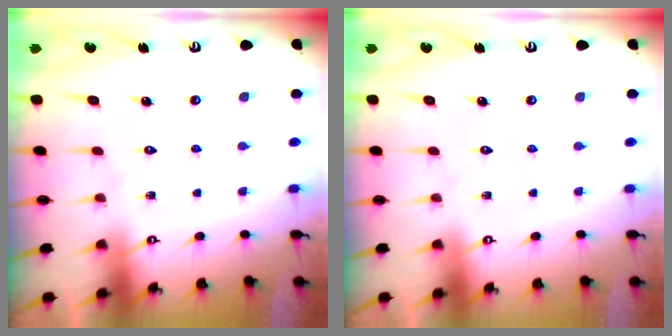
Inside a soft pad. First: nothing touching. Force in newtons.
{"total": 0.0}